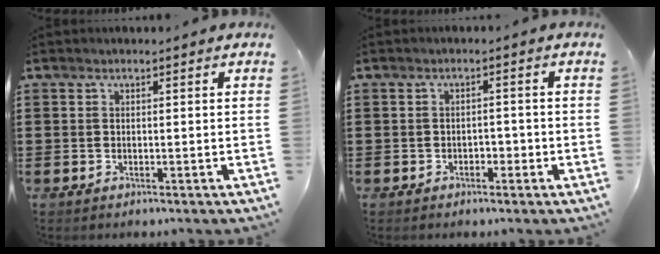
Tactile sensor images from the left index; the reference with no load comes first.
{"total": 1.6, "force": [-1.1, 0.9, 0.7], "torque": [-0.019, 0.003, -0.027]}